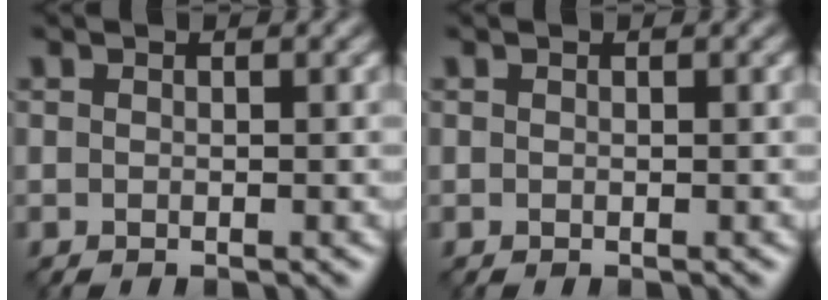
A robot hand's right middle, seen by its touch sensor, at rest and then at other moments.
{"total": 0.0}